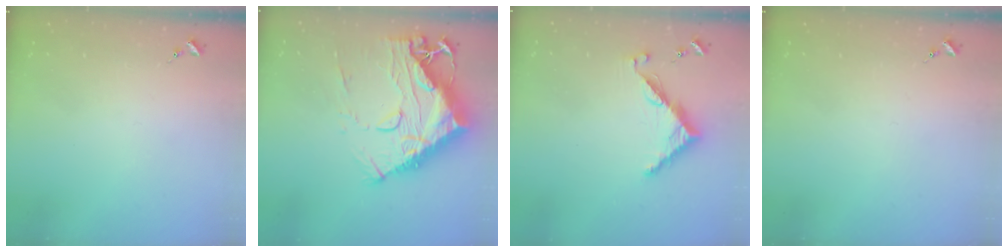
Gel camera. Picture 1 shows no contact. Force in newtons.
{"total": 23.2, "press": 23.1, "slide": 2.2}
{"total": 7.7, "press": 7.7, "slide": 0.3}
{"total": 0.0}